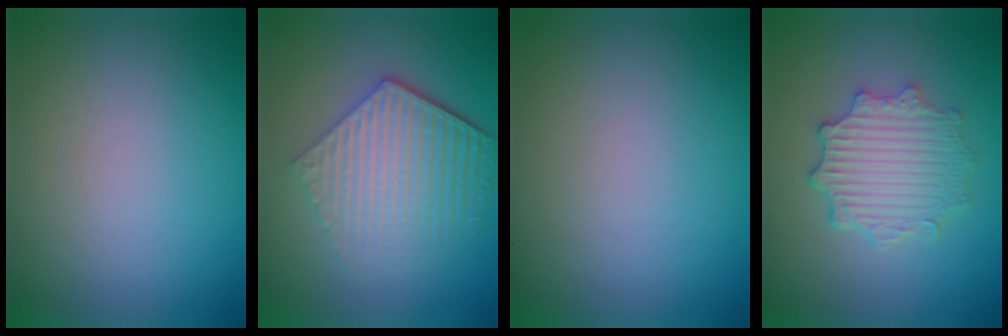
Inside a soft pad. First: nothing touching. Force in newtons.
{"total": 6.2, "press": 4.6, "slide": 4.2}
{"total": 0.0}
{"total": 4.6, "press": 3.8, "slide": 2.6}